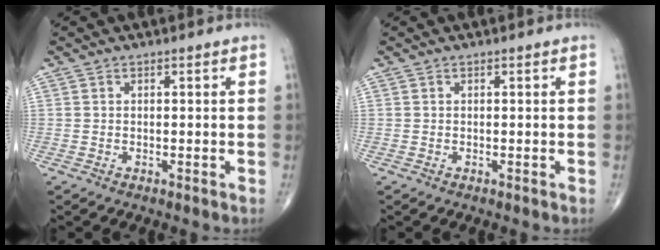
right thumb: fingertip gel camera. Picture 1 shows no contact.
{"total": 0.0}